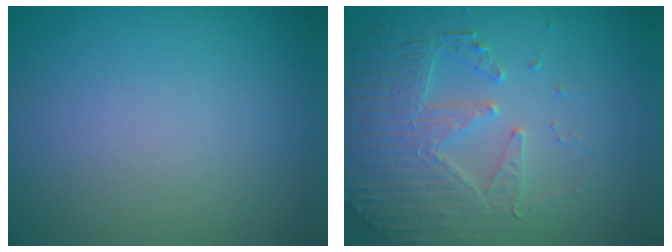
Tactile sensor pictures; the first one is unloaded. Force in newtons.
{"total": 4.3, "press": 4.1, "slide": 1.3}